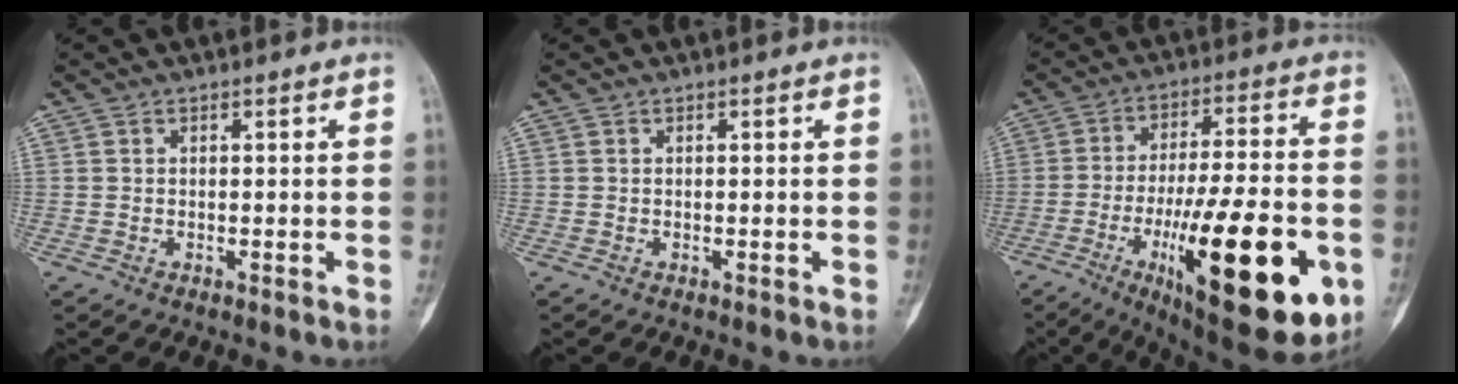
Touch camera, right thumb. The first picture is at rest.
{"total": 0.0}
{"total": 27.9, "force": [-9.2, 8.3, 25.0], "torque": [-0.349, 0.012, -0.125]}